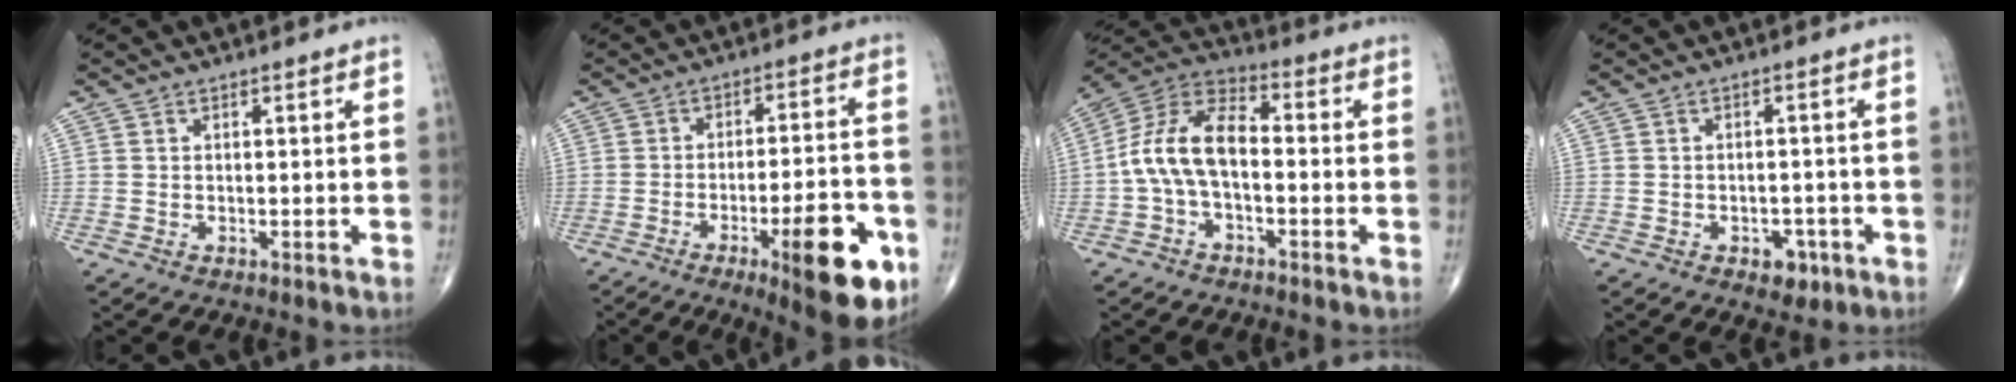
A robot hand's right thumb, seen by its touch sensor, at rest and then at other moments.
{"total": 16.5, "force": [-7.0, 4.5, 14.2], "torque": [-0.170, 0.023, -0.090]}
{"total": 11.5, "force": [-1.4, 6.2, 9.6], "torque": [-0.183, 0.041, -0.038]}
{"total": 4.0, "force": [-2.0, 2.6, 2.2], "torque": [-0.008, 0.012, -0.023]}